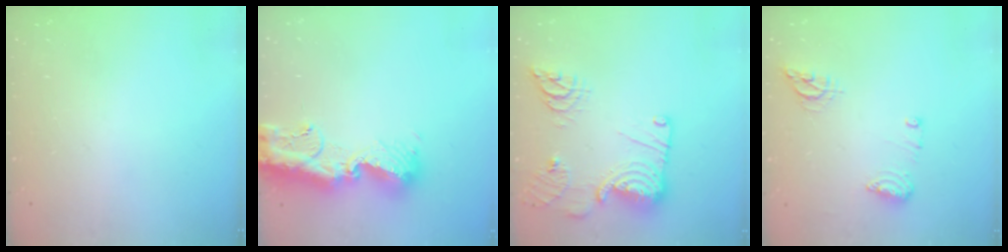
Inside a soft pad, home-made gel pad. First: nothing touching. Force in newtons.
{"total": 15.0, "press": 14.9, "slide": 1.7}
{"total": 18.8, "press": 18.6, "slide": 2.3}
{"total": 11.7, "press": 10.0, "slide": 6.1}